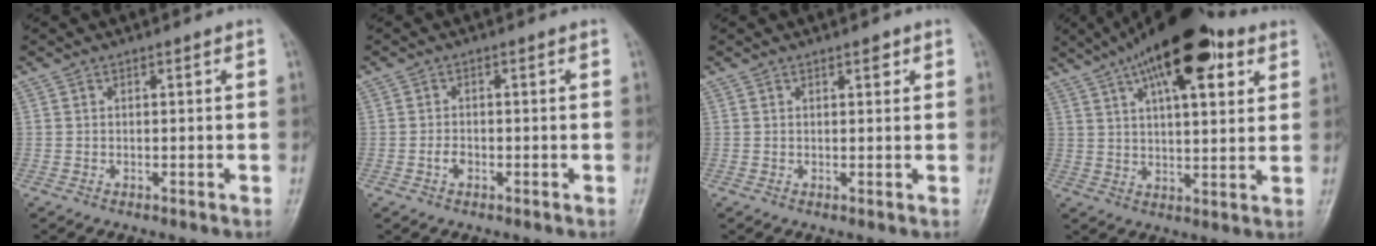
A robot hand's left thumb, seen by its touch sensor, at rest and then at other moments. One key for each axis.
{"total": 1.8, "fx": -0.8, "fy": 1.2, "fz": 1.1, "tx": -0.019, "ty": 0.006, "tz": -0.017}
{"total": 1.5, "fx": 0.9, "fy": 0.7, "fz": 1.0, "tx": -0.006, "ty": -0.002, "tz": 0.010}
{"total": 18.7, "fx": 9.9, "fy": 7.1, "fz": 14.2, "tx": -0.205, "ty": -0.011, "tz": 0.155}